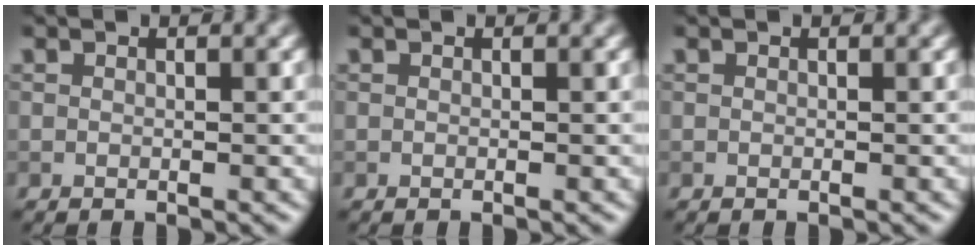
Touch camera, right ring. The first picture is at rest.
{"total": 0.0}
{"total": 0.0}